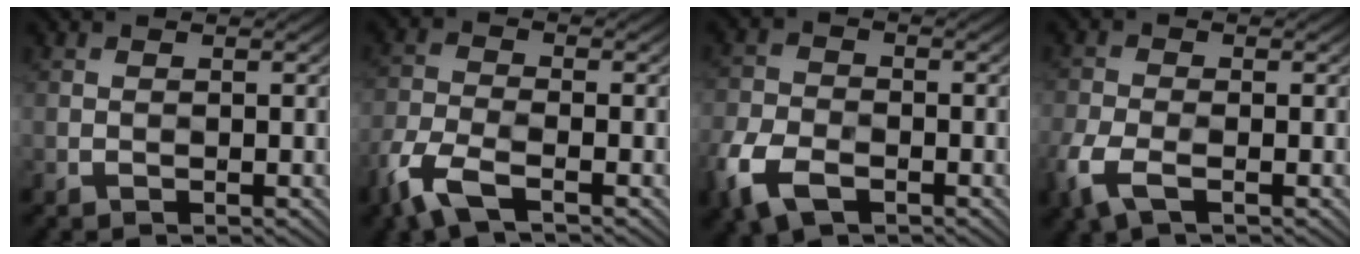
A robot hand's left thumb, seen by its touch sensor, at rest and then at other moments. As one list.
[{"total": 6.2, "force": [-3.4, 2.5, 4.5], "torque": [-0.104, -0.008, -0.085]}, {"total": 8.3, "force": [-3.7, 5.0, 5.4], "torque": [-0.130, -0.017, -0.081]}, {"total": 5.0, "force": [-1.9, 2.6, 3.9], "torque": [-0.093, -0.011, -0.049]}]